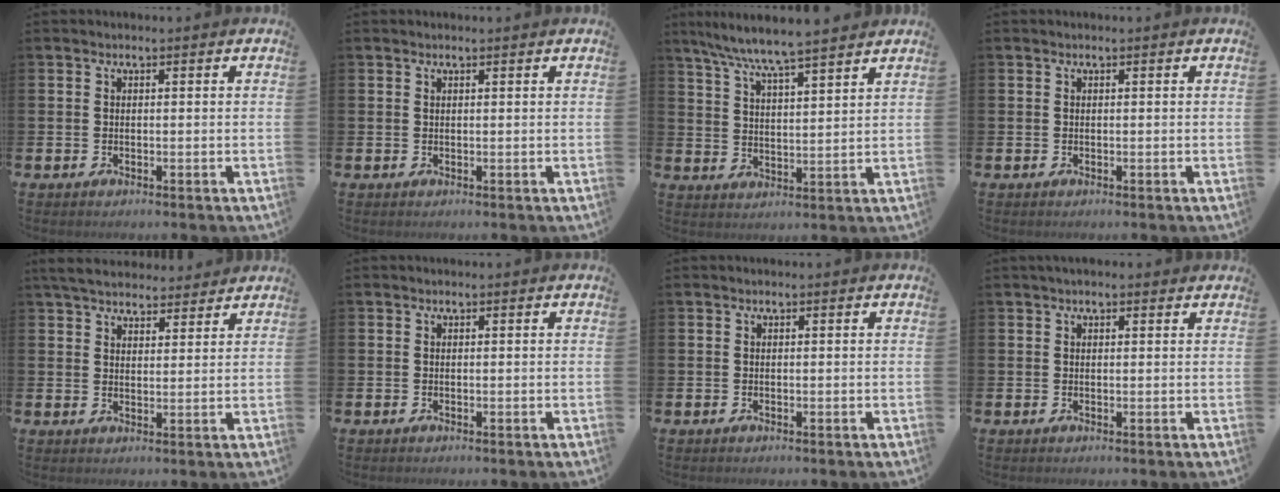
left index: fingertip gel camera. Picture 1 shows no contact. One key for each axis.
{"total": 0.5, "fx": 0.5, "fy": 0.0, "fz": 0.2, "tx": -0.001, "ty": 0.000, "tz": 0.009}
{"total": 7.1, "fx": 6.7, "fy": -0.2, "fz": 2.2, "tx": -0.071, "ty": -0.033, "tz": 0.119}
{"total": 0.0}
{"total": 5.3, "fx": 5.0, "fy": 1.4, "fz": 1.2, "tx": -0.036, "ty": -0.019, "tz": 0.091}
{"total": 0.0}
{"total": 0.0}
{"total": 0.9, "fx": 0.7, "fy": 0.4, "fz": 0.5, "tx": -0.002, "ty": 0.003, "tz": 0.009}